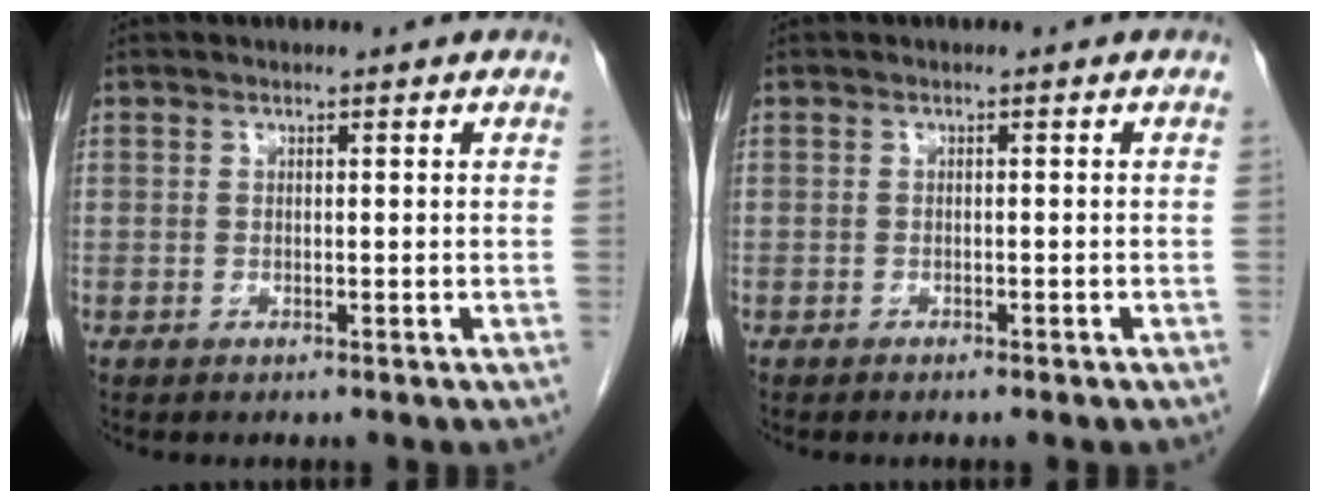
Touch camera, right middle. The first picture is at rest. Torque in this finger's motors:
{"motor_torque": [-0.42, 0.03, -0.03, -0.01]}